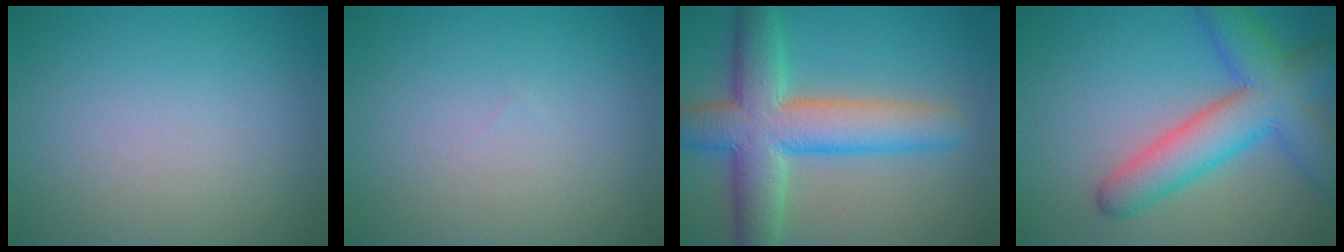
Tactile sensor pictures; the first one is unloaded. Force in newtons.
{"total": 0.0}
{"total": 9.1, "press": 9.0, "slide": 0.3}
{"total": 8.1, "press": 8.1, "slide": 0.3}